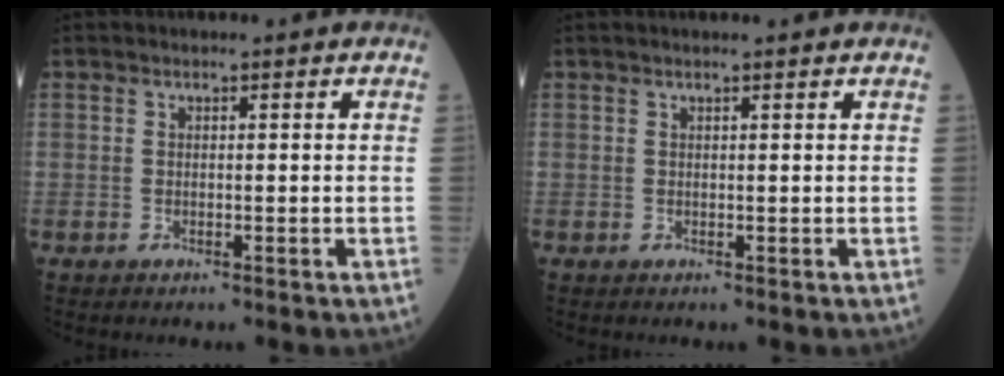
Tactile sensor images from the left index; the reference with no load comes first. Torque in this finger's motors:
{"motor_torque": [-0.01, -0.22, -0.04, -0.01]}